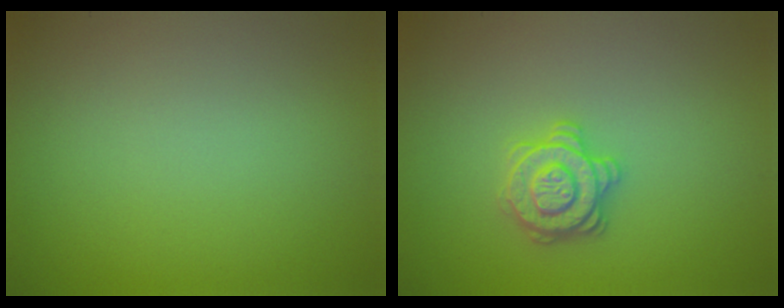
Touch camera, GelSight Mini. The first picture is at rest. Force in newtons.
{"total": 2.8, "press": 2.7, "slide": 0.5}